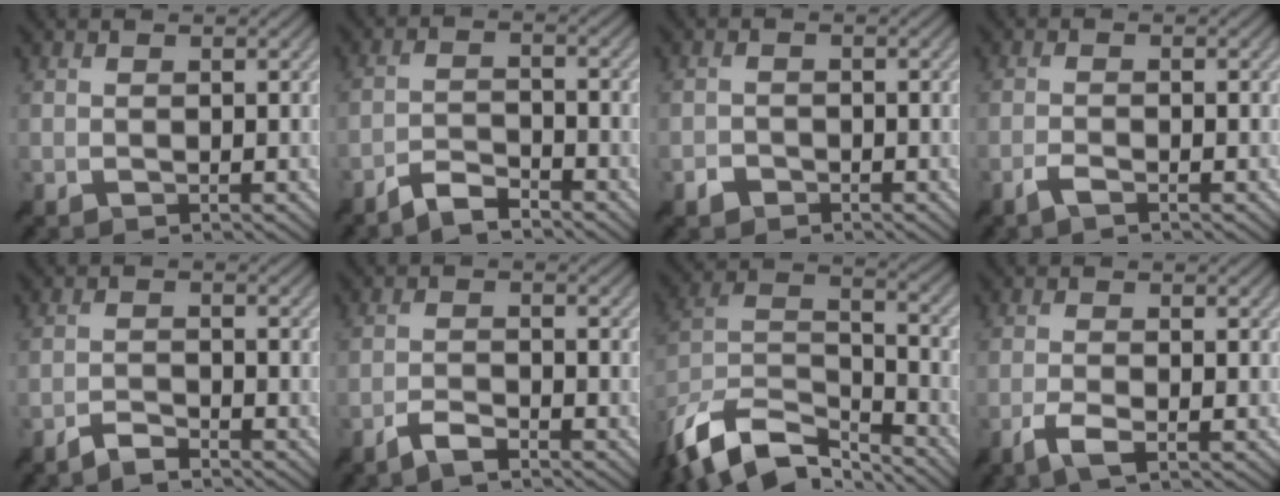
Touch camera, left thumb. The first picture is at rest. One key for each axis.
{"total": 4.0, "fx": -3.4, "fy": 0.8, "fz": 1.8, "tx": -0.035, "ty": 0.002, "tz": -0.072}
{"total": 1.6, "fx": -1.1, "fy": 1.1, "fz": 0.3, "tx": 0.000, "ty": 0.000, "tz": -0.023}
{"total": 1.8, "fx": -1.2, "fy": 0.3, "fz": 1.3, "tx": -0.022, "ty": 0.005, "tz": -0.031}
{"total": 2.4, "fx": -2.1, "fy": 0.4, "fz": 1.1, "tx": -0.020, "ty": 0.002, "tz": -0.046}
{"total": 2.8, "fx": -2.2, "fy": 0.6, "fz": 1.7, "tx": -0.034, "ty": 0.002, "tz": -0.049}
{"total": 14.5, "fx": -10.9, "fy": 5.8, "fz": 7.5, "tx": -0.190, "ty": -0.011, "tz": -0.197}
{"total": 3.6, "fx": -1.8, "fy": 0.8, "fz": 3.0, "tx": -0.058, "ty": 0.000, "tz": -0.041}